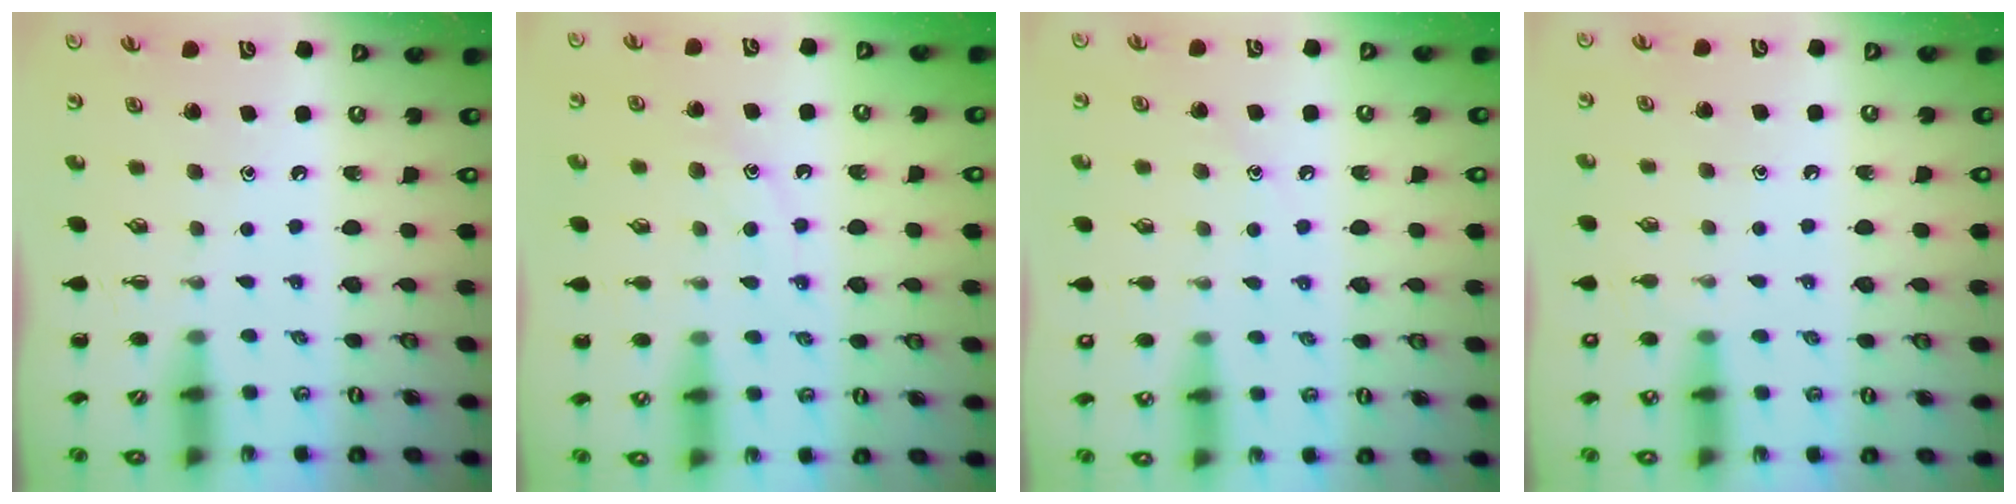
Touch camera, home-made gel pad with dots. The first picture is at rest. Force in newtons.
{"total": 11.2, "press": 11.1, "slide": 1.0}
{"total": 7.9, "press": 7.8, "slide": 1.7}
{"total": 6.0, "press": 5.7, "slide": 2.0}